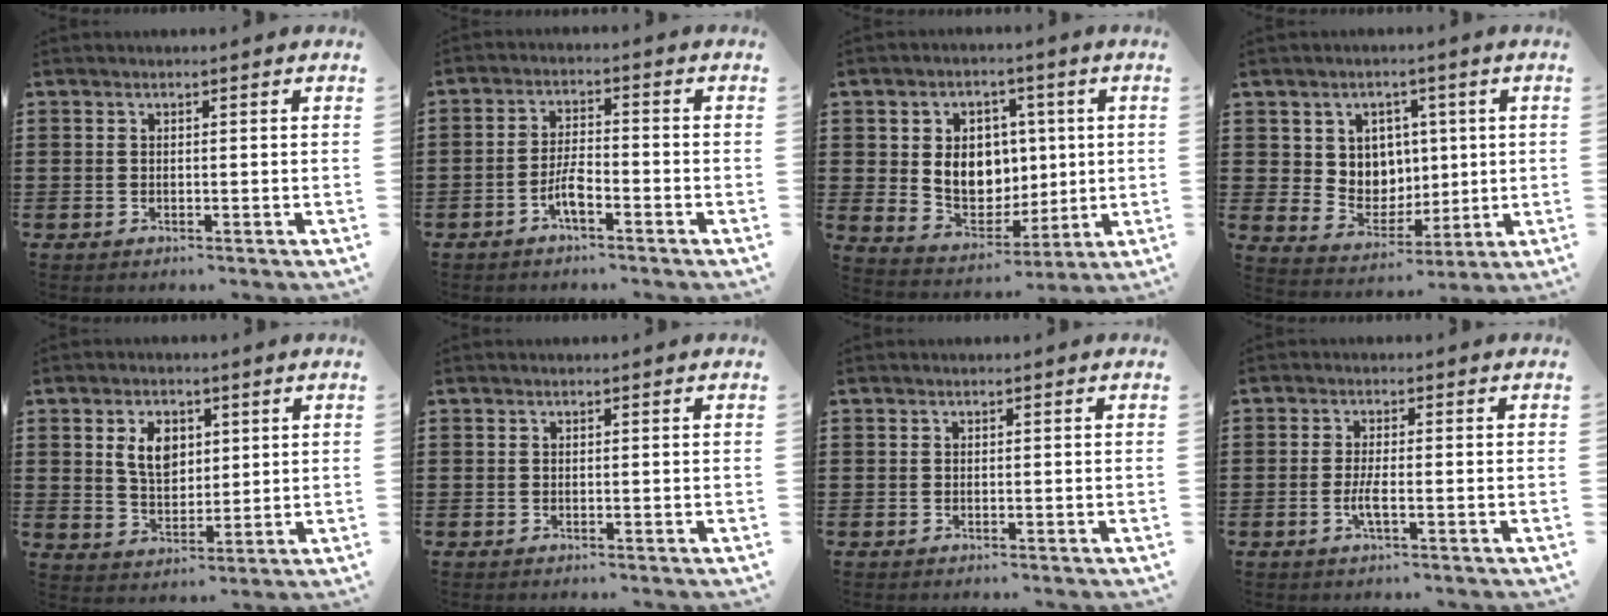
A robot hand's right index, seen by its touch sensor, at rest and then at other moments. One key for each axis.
{"total": 4.4, "fx": -2.3, "fy": 1.0, "fz": 3.6, "tx": -0.088, "ty": -0.003, "tz": -0.050}
{"total": 8.4, "fx": 1.1, "fy": 7.0, "fz": 4.4, "tx": -0.080, "ty": 0.009, "tz": 0.020}
{"total": 6.0, "fx": 2.4, "fy": 5.4, "fz": 0.6, "tx": -0.039, "ty": -0.007, "tz": 0.045}
{"total": 6.1, "fx": 1.9, "fy": 4.2, "fz": 3.9, "tx": -0.084, "ty": 0.010, "tz": 0.032}
{"total": 0.0}
{"total": 0.0}
{"total": 2.8, "fx": -0.9, "fy": 0.4, "fz": 2.6, "tx": -0.059, "ty": -0.007, "tz": -0.019}